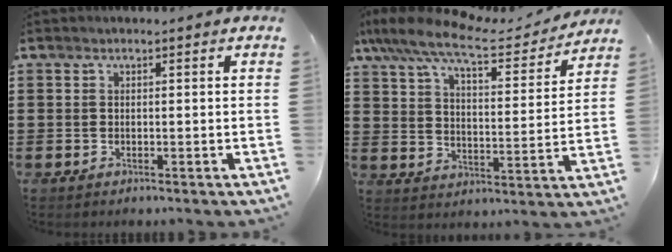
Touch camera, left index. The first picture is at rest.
{"total": 9.9, "force": [8.2, 1.6, 5.4], "torque": [-0.127, -0.044, 0.135]}